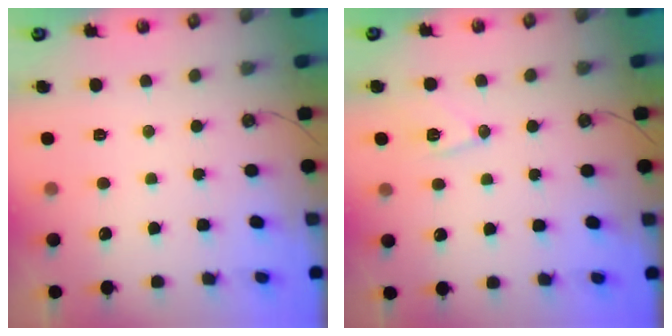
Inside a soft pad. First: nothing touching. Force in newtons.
{"total": 9.5, "press": 9.5, "slide": 0.7}